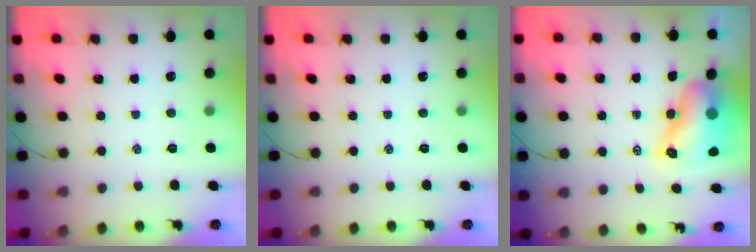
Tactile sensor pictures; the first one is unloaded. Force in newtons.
{"total": 0.0}
{"total": 9.6, "press": 9.2, "slide": 2.7}